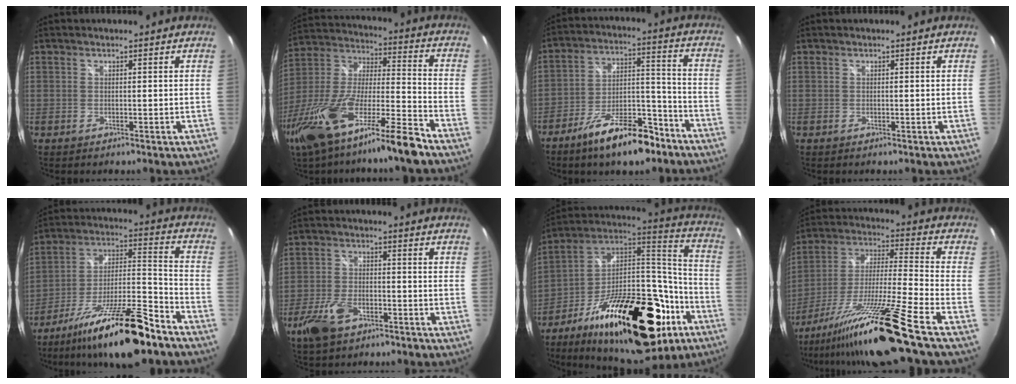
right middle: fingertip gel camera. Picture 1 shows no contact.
{"total": 22.8, "force": [-15.2, 2.4, 16.8], "torque": [-0.321, -0.042, -0.274]}
{"total": 15.1, "force": [-10.7, 5.3, 9.4], "torque": [-0.162, 0.014, -0.167]}
{"total": 0.0}
{"total": 20.8, "force": [-14.6, 3.9, 14.3], "torque": [-0.247, -0.010, -0.240]}
{"total": 8.8, "force": [-5.4, 4.6, 5.3], "torque": [-0.127, -0.005, -0.100]}
{"total": 34.4, "force": [-17.0, 15.5, 25.5], "torque": [-0.408, 0.022, -0.258]}
{"total": 20.0, "force": [-15.0, -3.1, 12.8], "torque": [-0.222, -0.048, -0.264]}